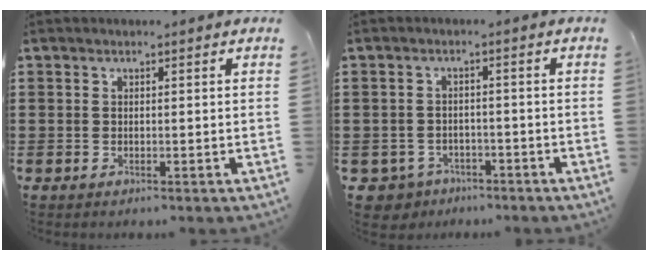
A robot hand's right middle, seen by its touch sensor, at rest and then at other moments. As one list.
[{"total": 2.8, "force": [-2.5, 1.3, 0.0], "torque": [-0.025, -0.004, -0.059]}]